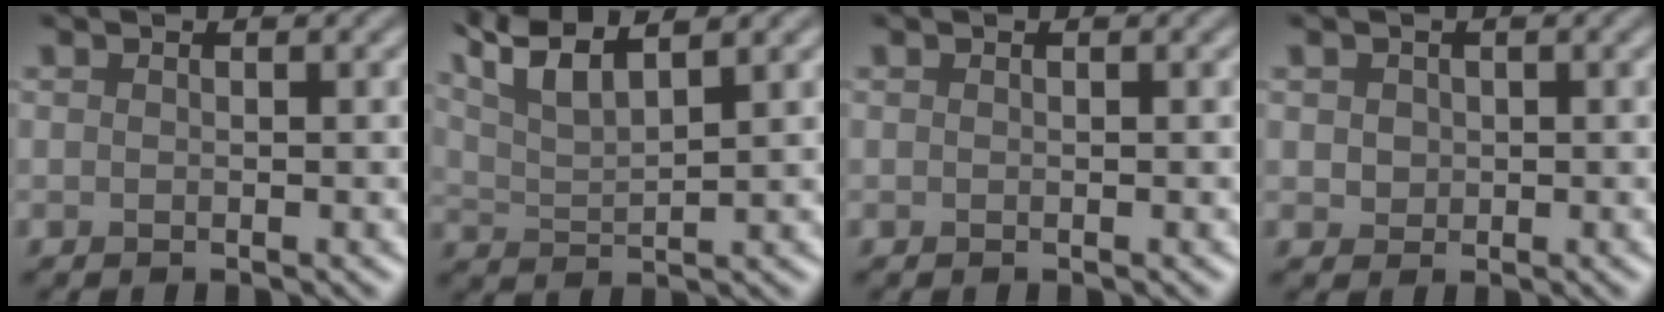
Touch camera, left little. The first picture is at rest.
{"total": 7.1, "force": [4.9, 2.0, 4.6], "torque": [-0.086, 0.031, 0.068]}
{"total": 0.0}
{"total": 1.4, "force": [0.3, 1.2, 0.5], "torque": [-0.006, -0.003, 0.008]}